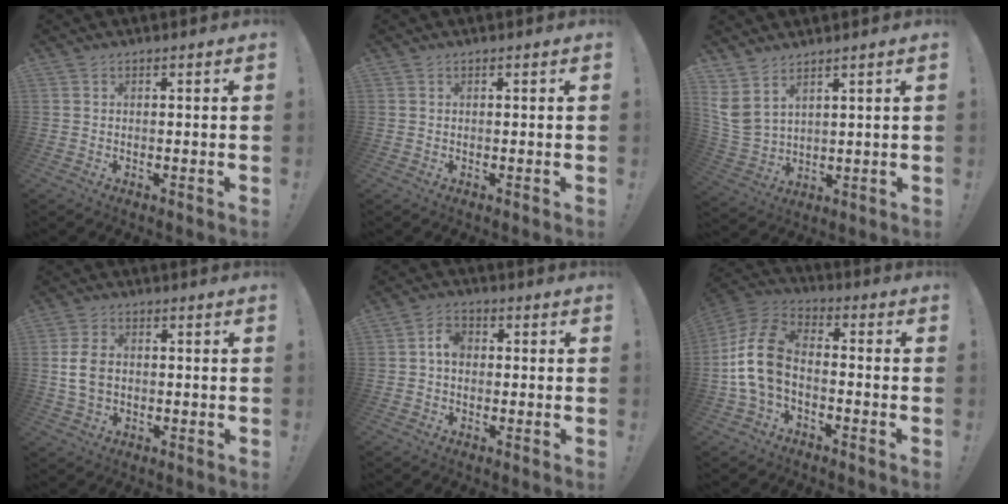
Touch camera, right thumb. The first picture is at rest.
{"total": 0.0}
{"total": 6.4, "force": [4.4, 3.2, 3.3], "torque": [-0.082, -0.028, 0.090]}
{"total": 6.9, "force": [0.1, 4.9, 4.8], "torque": [-0.090, 0.007, 0.002]}
{"total": 4.9, "force": [0.0, 3.5, 3.4], "torque": [-0.056, 0.010, 0.000]}
{"total": 13.9, "force": [-1.9, 9.2, 10.2], "torque": [-0.203, 0.025, -0.027]}